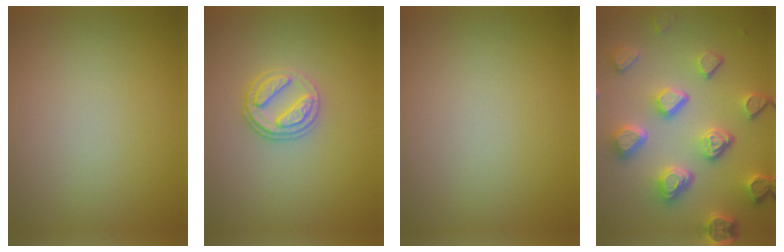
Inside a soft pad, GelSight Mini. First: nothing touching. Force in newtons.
{"total": 2.6, "press": 2.6, "slide": 0.6}
{"total": 0.0}
{"total": 6.8, "press": 5.3, "slide": 4.2}